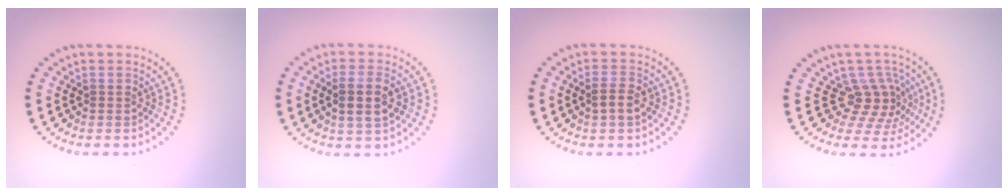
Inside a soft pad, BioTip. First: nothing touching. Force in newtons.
{"total": 3.1, "press": 3.0, "slide": 0.8}
{"total": 1.9, "press": 1.8, "slide": 0.5}
{"total": 3.5, "press": 2.6, "slide": 2.4}